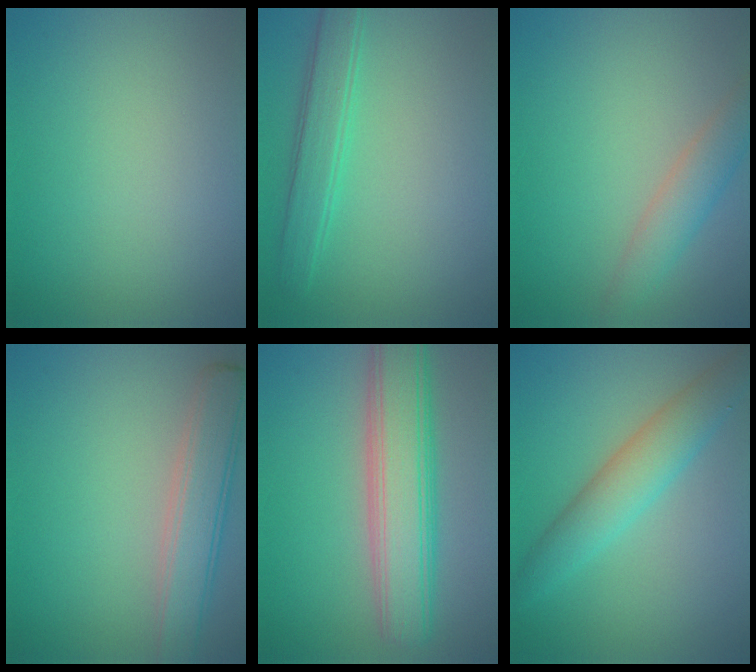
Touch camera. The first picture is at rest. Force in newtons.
{"total": 2.4, "press": 2.4, "slide": 0.2}
{"total": 2.9, "press": 2.9, "slide": 0.2}
{"total": 4.4, "press": 4.4, "slide": 0.3}
{"total": 7.3, "press": 7.3, "slide": 0.4}
{"total": 4.5, "press": 4.5, "slide": 0.2}